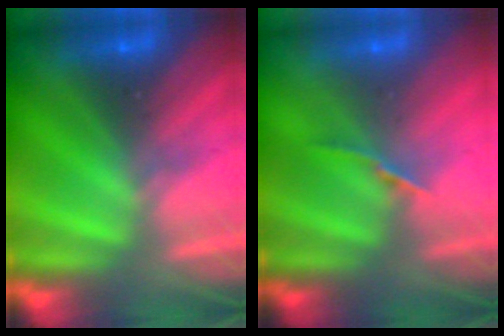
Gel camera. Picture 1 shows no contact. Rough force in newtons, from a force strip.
{"total": 1.8}